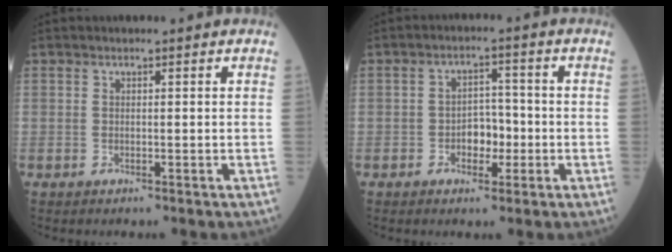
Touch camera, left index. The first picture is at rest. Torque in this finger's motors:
{"motor_torque": [0.10, 0.04, 0.06, 0.02]}